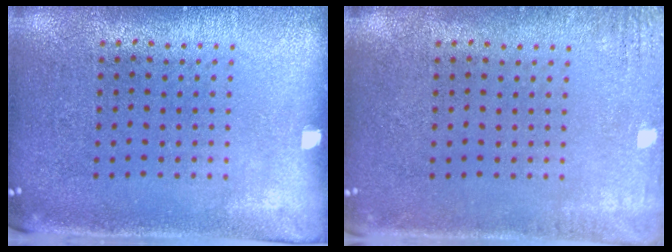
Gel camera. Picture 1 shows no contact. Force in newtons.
{"total": 1.6, "press": 1.5, "slide": 0.3}